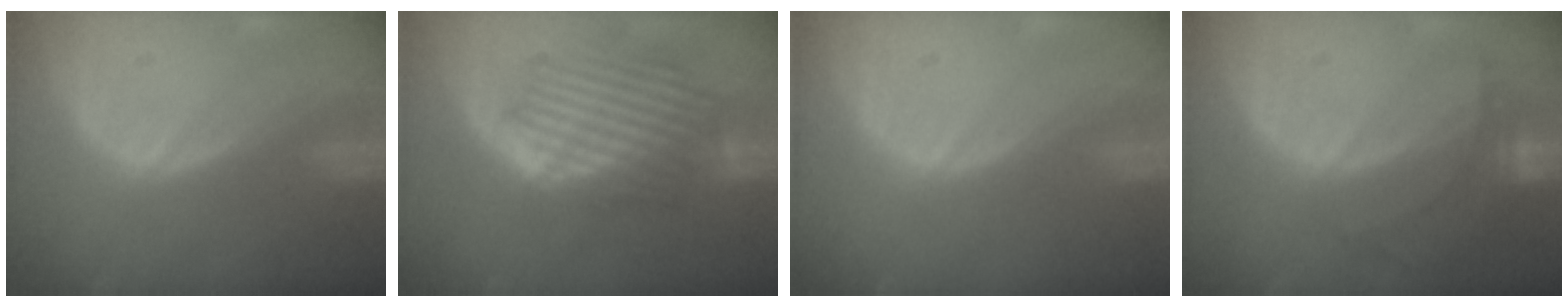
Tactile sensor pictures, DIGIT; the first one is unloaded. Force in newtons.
{"total": 8.4, "press": 8.0, "slide": 2.5}
{"total": 0.0}
{"total": 5.9, "press": 5.6, "slide": 1.9}